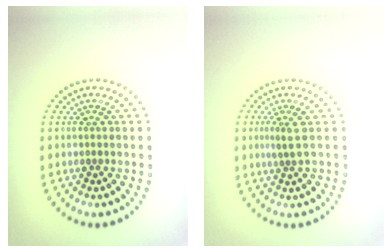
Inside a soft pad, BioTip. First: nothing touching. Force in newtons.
{"total": 1.7, "press": 1.2, "slide": 1.2}